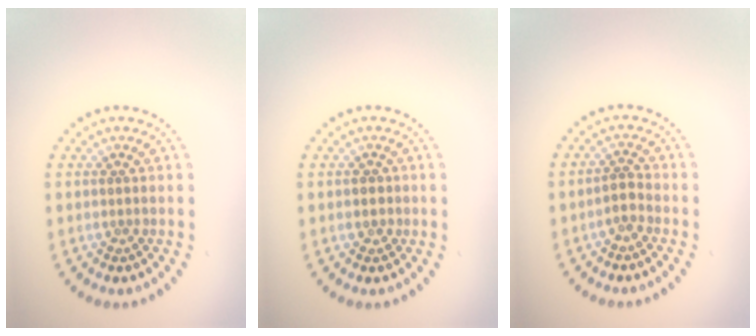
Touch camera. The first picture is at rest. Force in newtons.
{"total": 1.1, "press": 1.0, "slide": 0.6}
{"total": 1.6, "press": 1.3, "slide": 0.9}